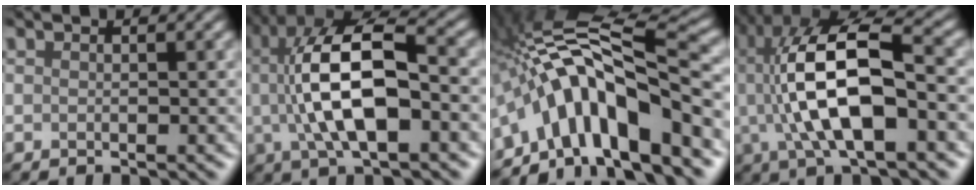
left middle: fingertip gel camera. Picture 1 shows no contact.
{"total": 9.4, "force": [0.2, 3.4, 8.7], "torque": [-0.163, 0.020, 0.001]}
{"total": 12.6, "force": [-4.9, 4.2, 10.9], "torque": [-0.167, 0.027, -0.081]}
{"total": 10.3, "force": [0.4, 3.3, 9.7], "torque": [-0.184, 0.023, 0.004]}